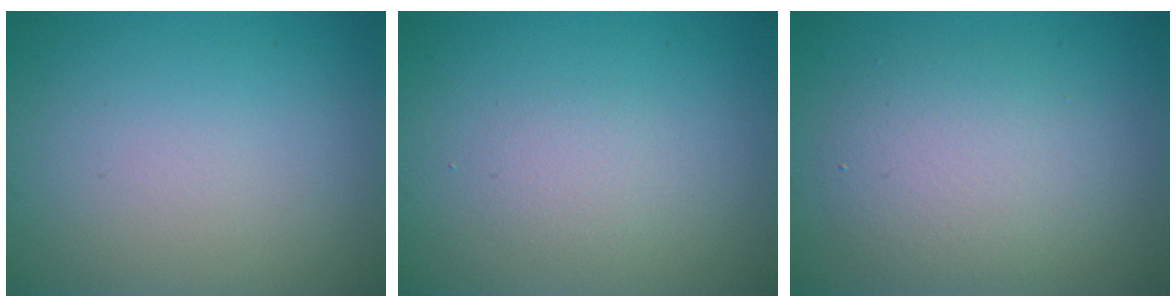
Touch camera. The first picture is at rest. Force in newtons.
{"total": 1.4, "press": 1.3, "slide": 0.1}
{"total": 2.6, "press": 2.6, "slide": 0.3}